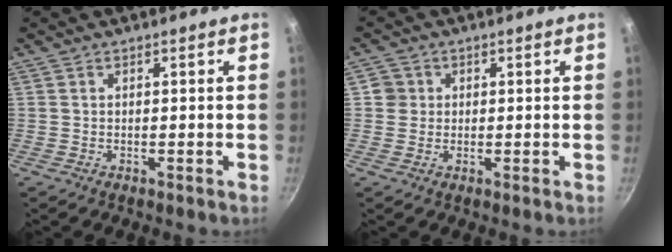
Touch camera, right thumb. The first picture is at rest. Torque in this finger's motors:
{"motor_torque": [0.23, 0.55, 0.23, -0.09, -0.02]}